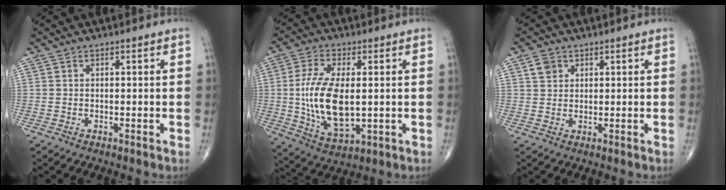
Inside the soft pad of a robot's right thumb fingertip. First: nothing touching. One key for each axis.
{"total": 14.7, "fx": 0.1, "fy": 6.9, "fz": 13.0, "tx": -0.256, "ty": -0.017, "tz": 0.011}
{"total": 2.9, "fx": 1.4, "fy": 2.3, "fz": 1.0, "tx": -0.008, "ty": -0.004, "tz": 0.027}